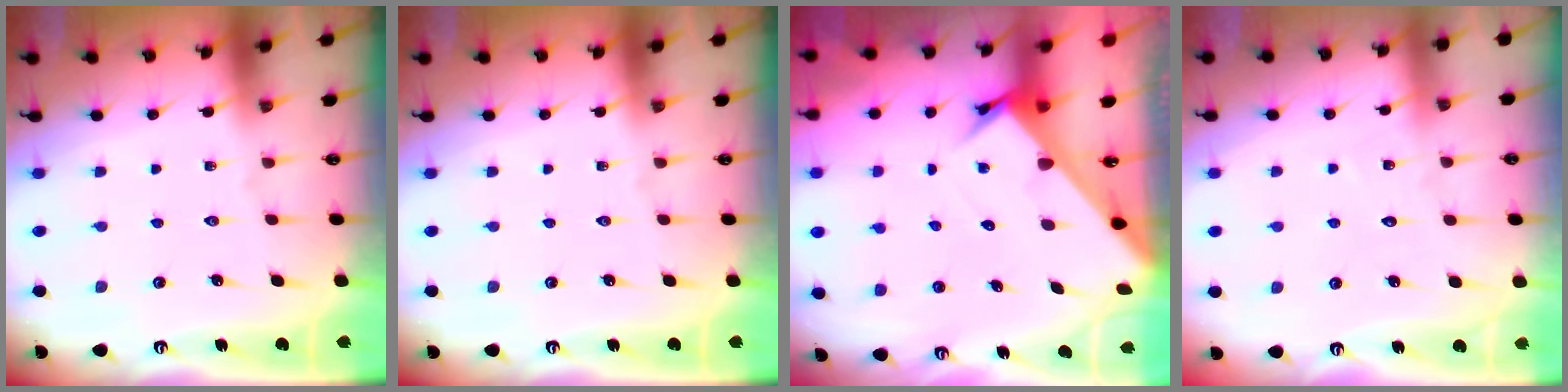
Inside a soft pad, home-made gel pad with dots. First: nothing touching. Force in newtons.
{"total": 0.0}
{"total": 3.3, "press": 3.3, "slide": 0.1}
{"total": 4.6, "press": 4.6, "slide": 0.3}